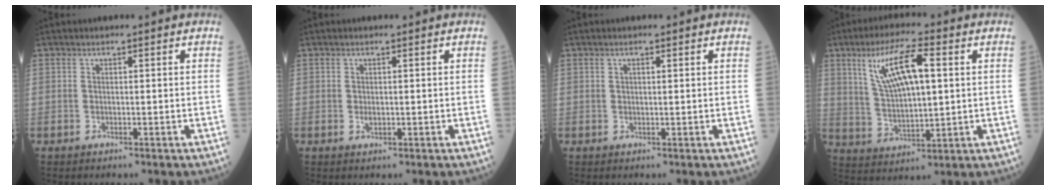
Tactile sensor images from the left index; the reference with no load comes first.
{"total": 0.8, "force": [-0.2, 0.6, 0.5], "torque": [-0.007, 0.000, -0.002]}
{"total": 0.7, "force": [0.4, 0.2, 0.6], "torque": [-0.012, 0.004, 0.007]}
{"total": 11.2, "force": [3.7, 3.0, 10.1], "torque": [-0.200, 0.012, 0.074]}